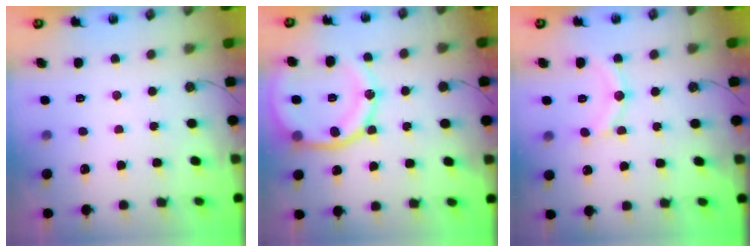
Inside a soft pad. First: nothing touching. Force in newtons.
{"total": 17.1, "press": 17.1, "slide": 1.7}
{"total": 11.8, "press": 11.8, "slide": 1.0}